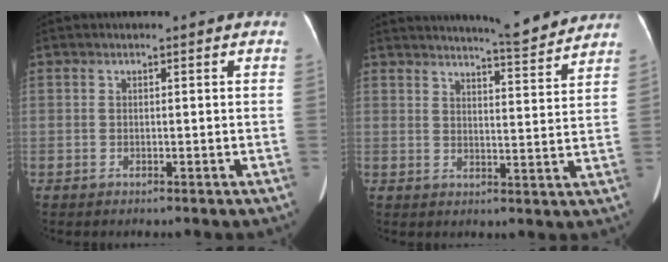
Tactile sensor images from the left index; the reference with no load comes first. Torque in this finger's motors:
{"motor_torque": [0.69, -1.27, 0.16, 0.01]}